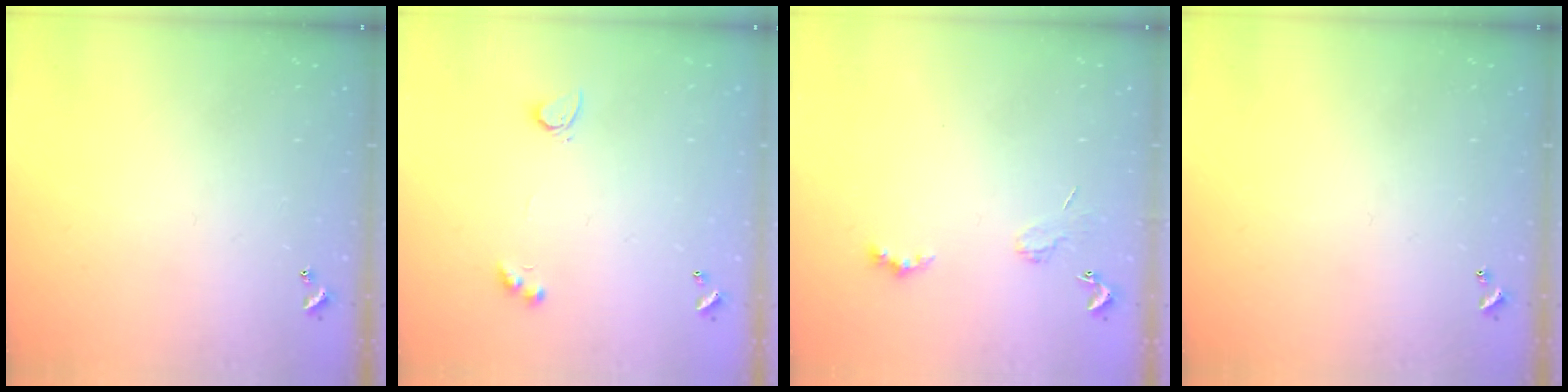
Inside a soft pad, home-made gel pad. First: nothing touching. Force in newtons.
{"total": 2.9, "press": 2.6, "slide": 1.3}
{"total": 2.0, "press": 1.9, "slide": 0.4}
{"total": 0.0}